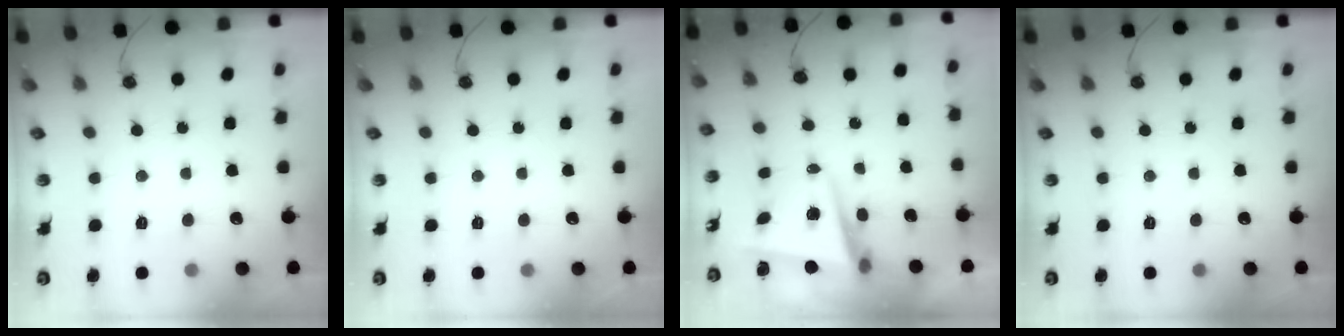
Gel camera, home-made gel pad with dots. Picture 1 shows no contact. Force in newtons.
{"total": 0.0}
{"total": 6.1, "press": 6.0, "slide": 0.8}
{"total": 0.0}